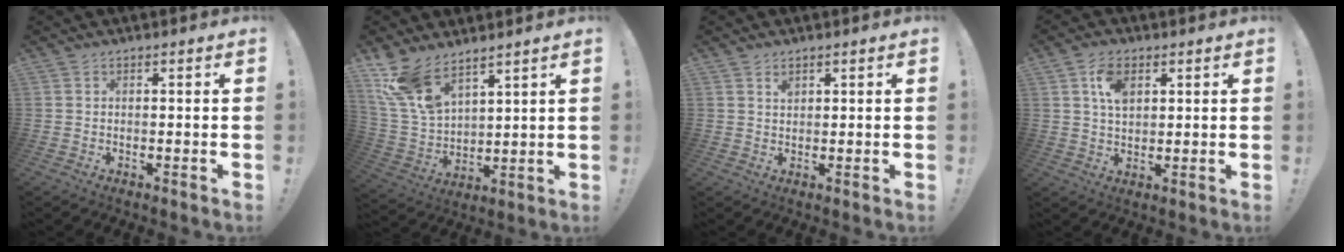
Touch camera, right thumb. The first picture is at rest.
{"total": 12.2, "force": [9.7, 4.8, 5.6], "torque": [-0.134, -0.059, 0.189]}
{"total": 1.5, "force": [1.1, 0.9, 0.6], "torque": [0.000, -0.006, 0.019]}
{"total": 7.0, "force": [2.8, 4.5, 4.6], "torque": [-0.071, -0.005, 0.050]}